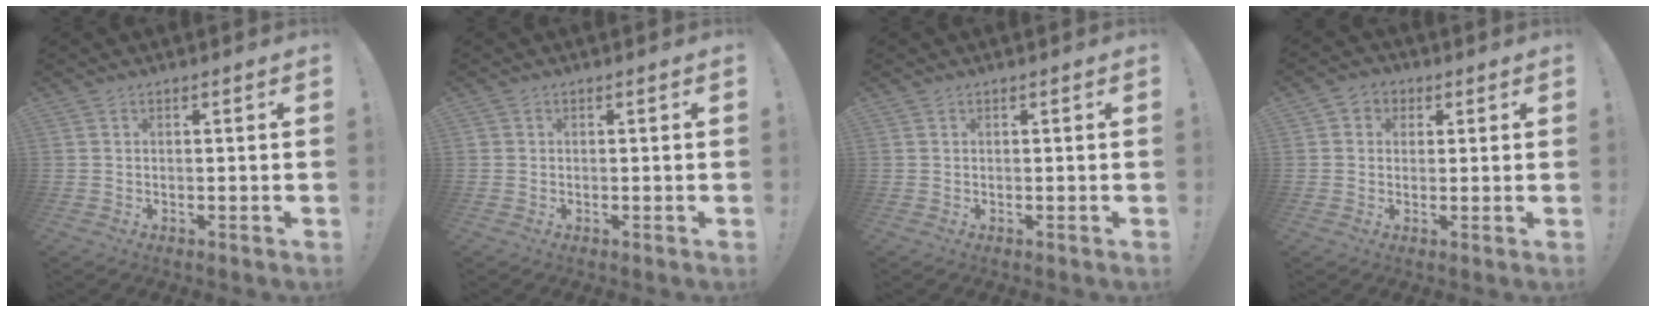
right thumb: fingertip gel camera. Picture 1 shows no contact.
{"total": 0.8, "force": [0.2, 0.7, 0.2], "torque": [-0.010, 0.004, 0.005]}
{"total": 0.0}
{"total": 3.7, "force": [0.2, 3.6, 1.1], "torque": [-0.020, 0.005, 0.004]}